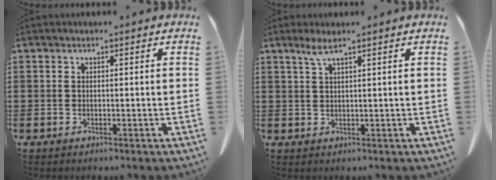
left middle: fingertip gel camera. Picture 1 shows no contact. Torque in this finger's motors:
{"motor_torque": [1.13, 0.50, 0.11, 0.03]}